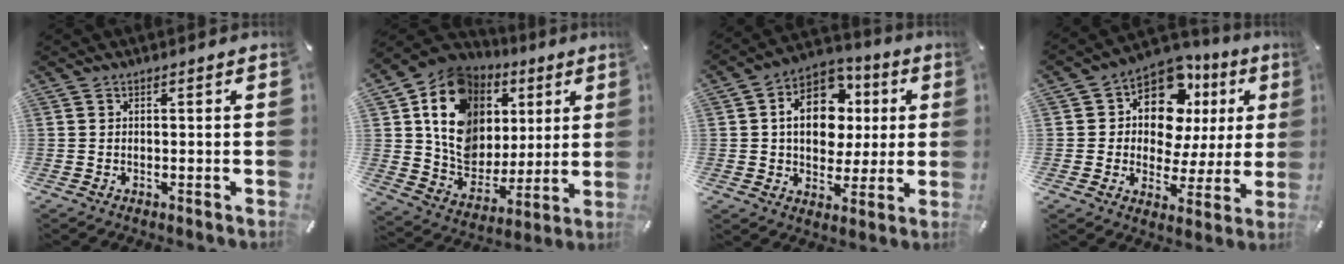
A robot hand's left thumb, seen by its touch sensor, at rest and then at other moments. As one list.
[{"total": 17.1, "force": [5.3, 14.4, 7.5], "torque": [-0.133, -0.028, 0.106]}, {"total": 14.7, "force": [2.3, 11.3, 9.2], "torque": [-0.155, 0.002, 0.044]}, {"total": 13.7, "force": [6.4, 9.3, 7.8], "torque": [-0.122, -0.047, 0.115]}]